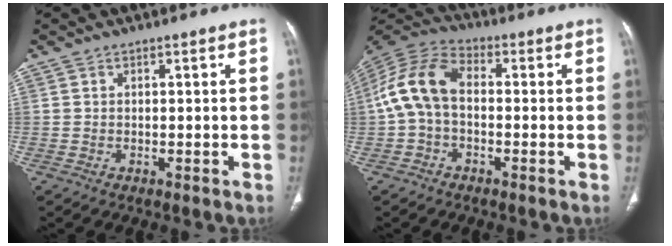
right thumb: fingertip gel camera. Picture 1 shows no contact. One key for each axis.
{"total": 10.9, "fx": -0.3, "fy": 6.8, "fz": 8.4, "tx": -0.170, "ty": 0.032, "tz": -0.017}